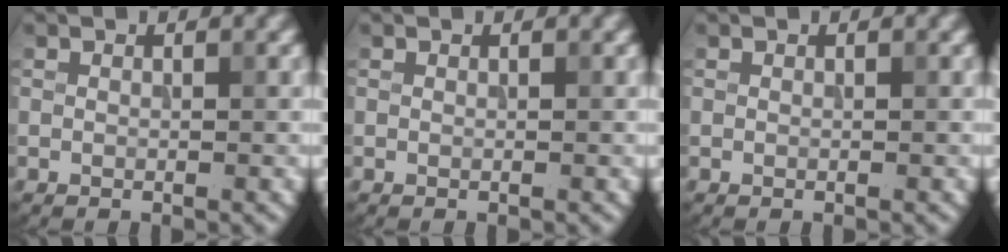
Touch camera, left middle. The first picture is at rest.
{"total": 0.0}
{"total": 0.0}